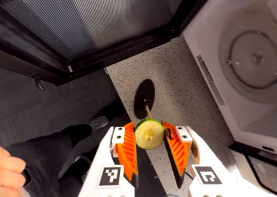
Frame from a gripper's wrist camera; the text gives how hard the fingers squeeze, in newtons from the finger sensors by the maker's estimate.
{"total": 9.5, "left": 9.4, "right": 9.5}